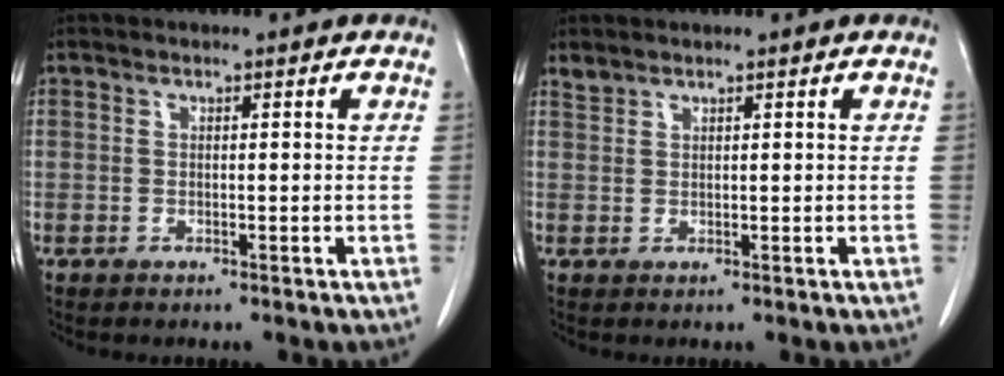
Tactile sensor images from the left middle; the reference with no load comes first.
{"total": 1.0, "force": [1.0, 0.2, 0.0], "torque": [-0.006, 0.004, 0.025]}